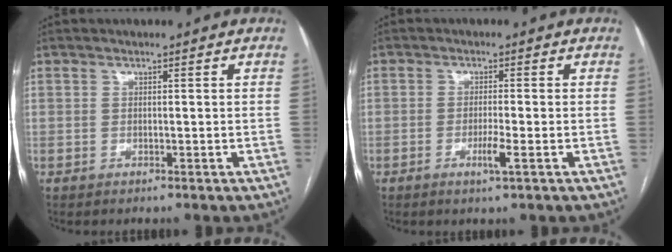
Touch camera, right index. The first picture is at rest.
{"total": 2.9, "force": [-1.2, -0.2, 2.6], "torque": [-0.048, -0.005, -0.022]}